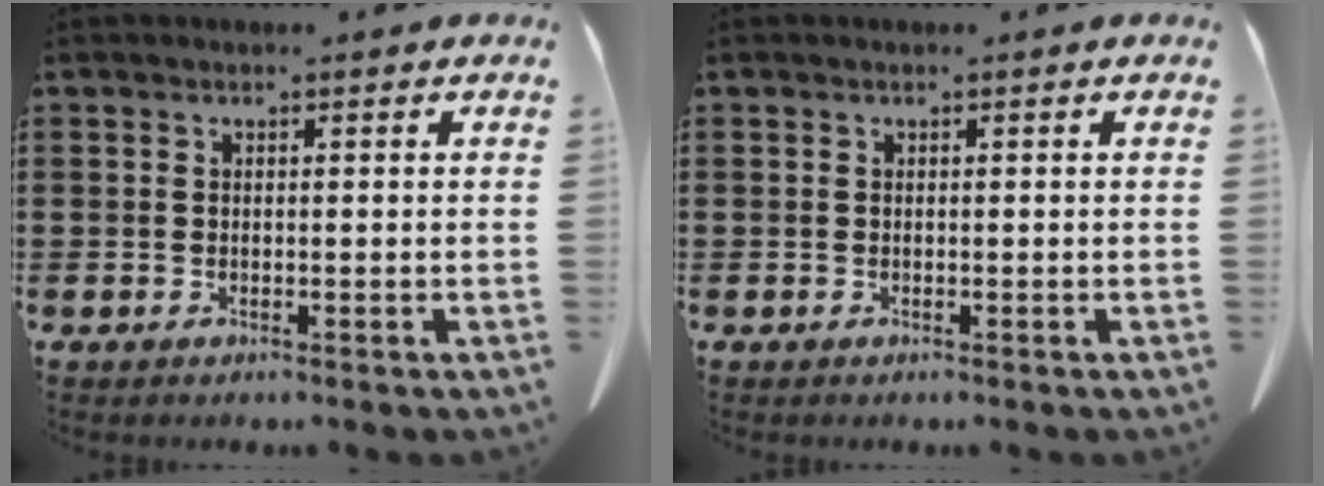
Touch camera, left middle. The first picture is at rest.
{"total": 0.0}